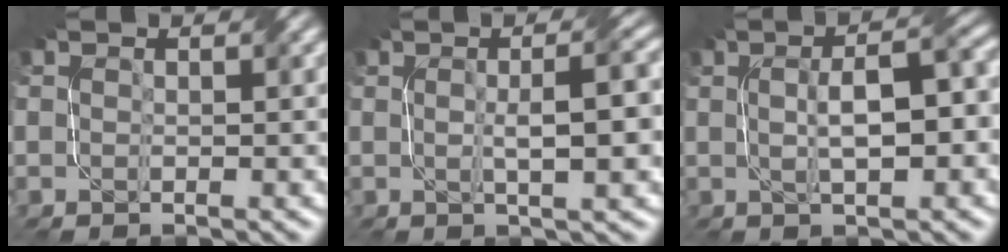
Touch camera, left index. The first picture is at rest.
{"total": 5.3, "force": [0.2, 1.1, 5.2], "torque": [-0.075, 0.008, 0.004]}
{"total": 5.6, "force": [0.3, 1.6, 5.3], "torque": [-0.081, 0.010, 0.008]}